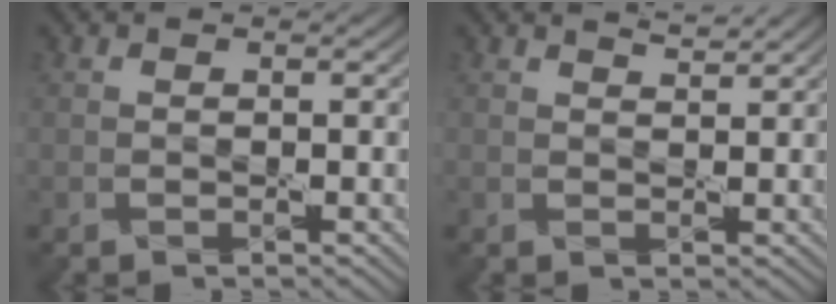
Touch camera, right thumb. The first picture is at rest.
{"total": 1.4, "force": [1.3, 0.1, 0.5], "torque": [-0.016, -0.001, 0.022]}